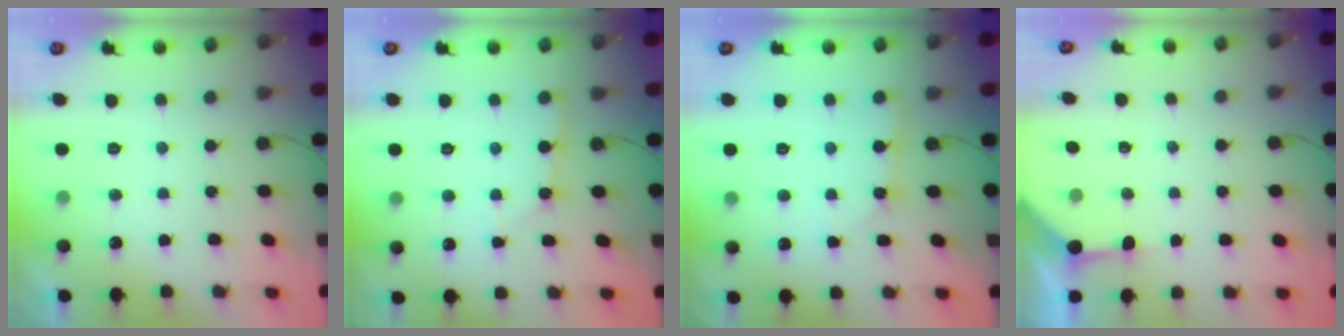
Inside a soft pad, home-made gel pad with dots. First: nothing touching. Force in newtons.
{"total": 2.0, "press": 2.0, "slide": 0.2}
{"total": 3.3, "press": 3.3, "slide": 0.3}
{"total": 2.7, "press": 2.7, "slide": 0.4}